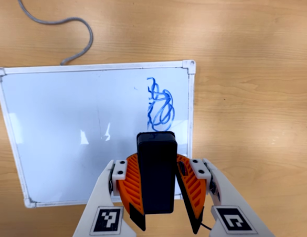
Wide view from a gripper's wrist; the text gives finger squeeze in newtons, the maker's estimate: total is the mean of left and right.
{"total": 7.6, "left": 8.5, "right": 6.8}